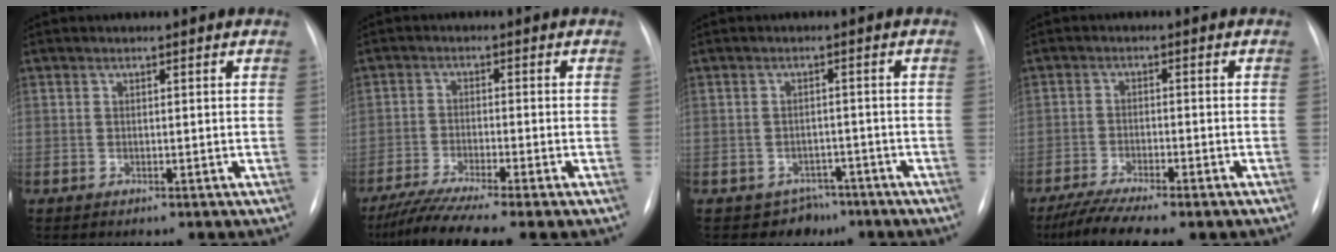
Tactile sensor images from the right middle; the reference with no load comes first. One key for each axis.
{"total": 9.1, "fx": -7.3, "fy": -0.7, "fz": 5.3, "tx": -0.089, "ty": -0.026, "tz": -0.120}
{"total": 4.0, "fx": -2.9, "fy": 2.8, "fz": -0.2, "tx": 0.010, "ty": 0.014, "tz": -0.035}
{"total": 9.3, "fx": -7.4, "fy": 1.4, "fz": 5.5, "tx": -0.090, "ty": -0.015, "tz": -0.116}